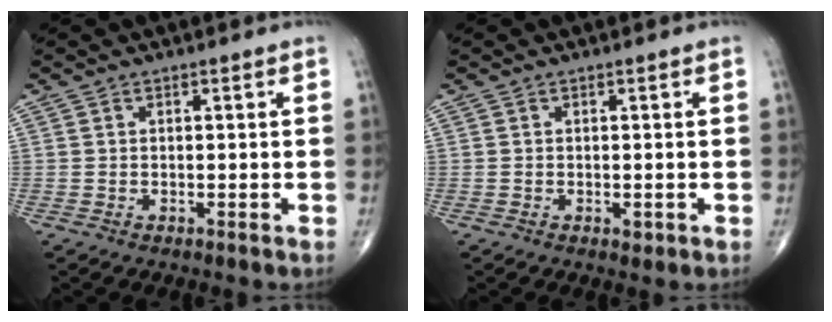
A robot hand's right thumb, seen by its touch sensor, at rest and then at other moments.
{"total": 1.0, "force": [-0.3, 0.6, 0.7], "torque": [-0.007, -0.002, -0.004]}